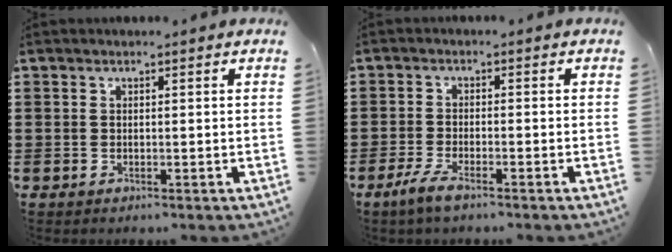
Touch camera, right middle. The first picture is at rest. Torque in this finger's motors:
{"motor_torque": [1.16, -0.62, 0.08, 0.06]}